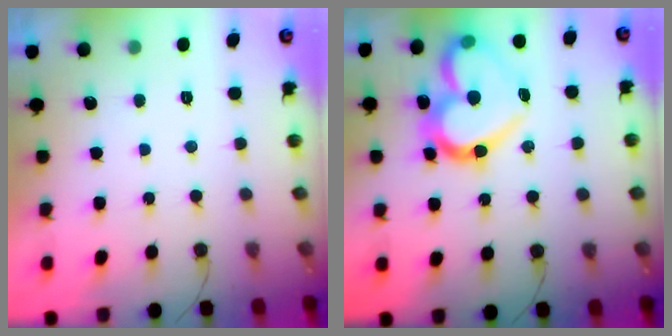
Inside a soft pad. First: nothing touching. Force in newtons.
{"total": 19.4, "press": 19.4, "slide": 1.4}